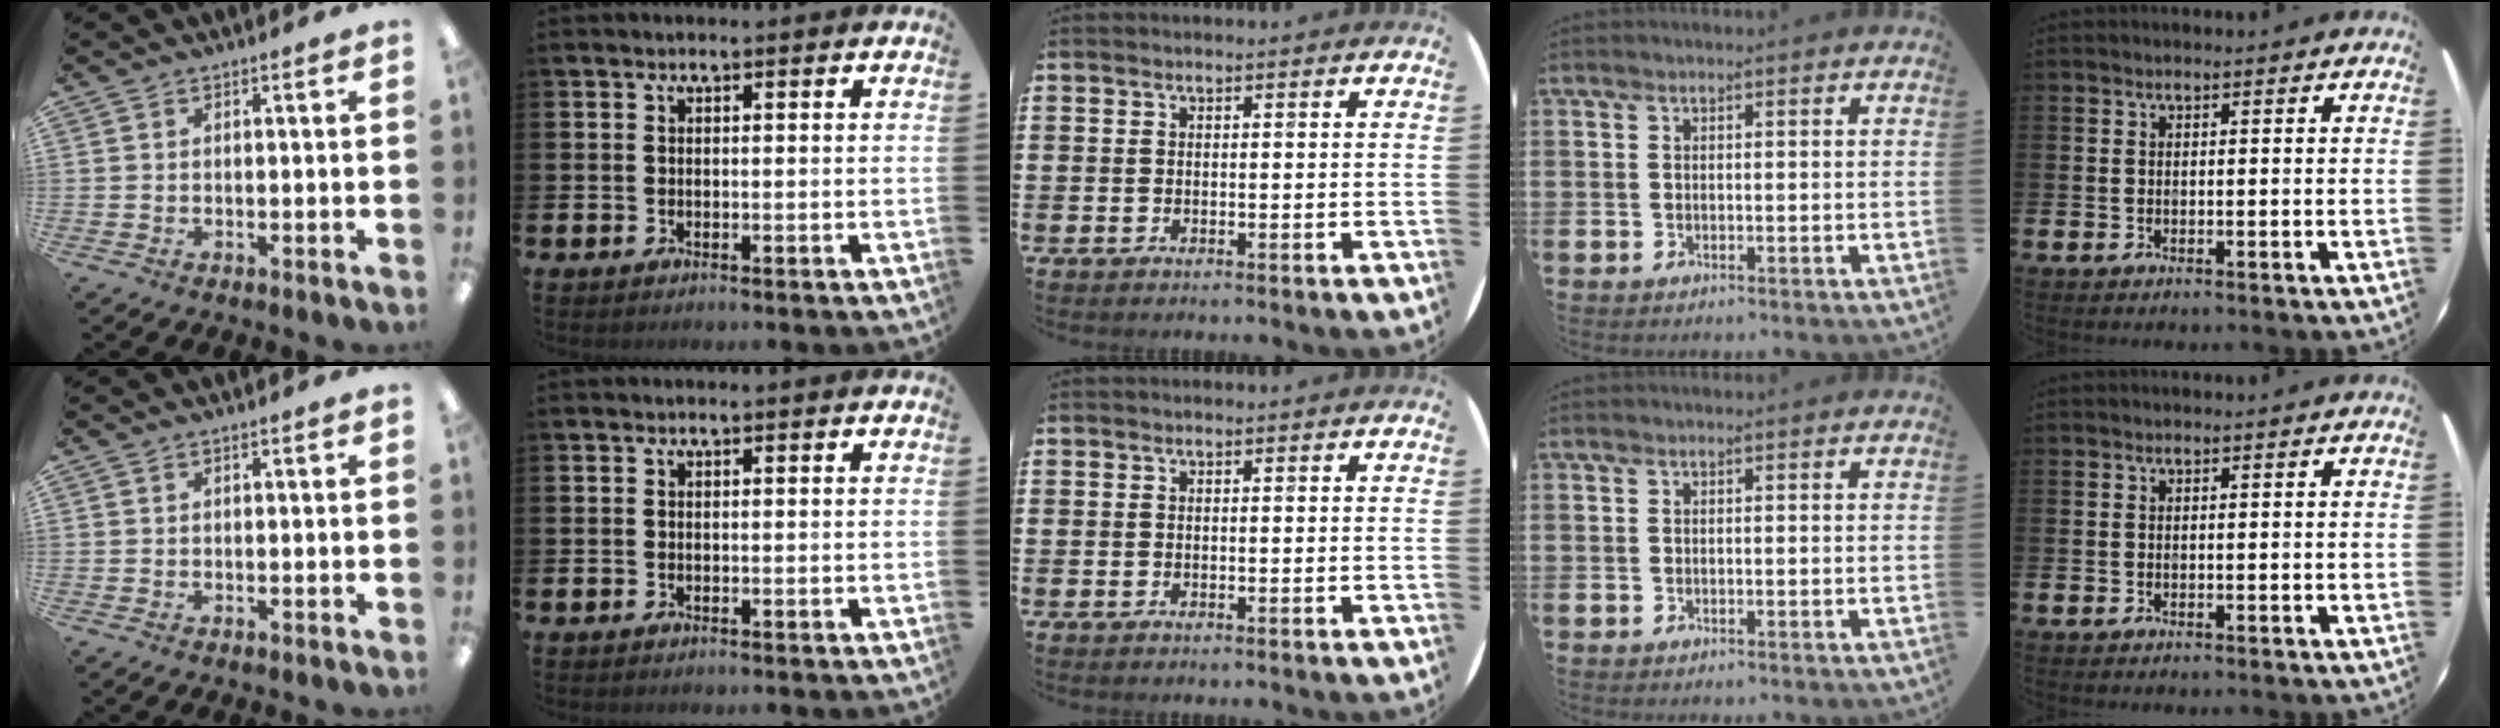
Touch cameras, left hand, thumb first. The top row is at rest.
{}